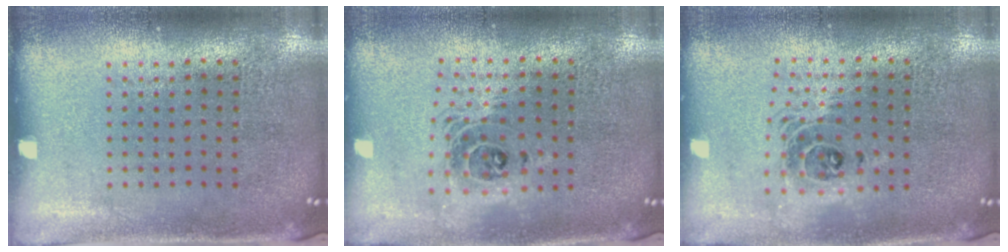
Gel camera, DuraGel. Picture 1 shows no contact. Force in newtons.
{"total": 1.7, "press": 1.4, "slide": 1.0}
{"total": 1.7, "press": 1.4, "slide": 1.0}